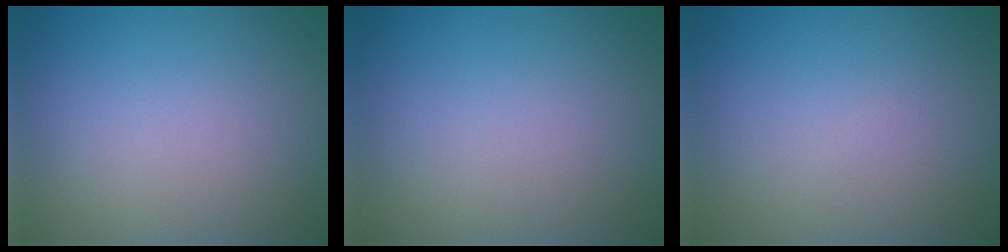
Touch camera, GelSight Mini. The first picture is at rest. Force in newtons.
{"total": 0.0}
{"total": 0.0}